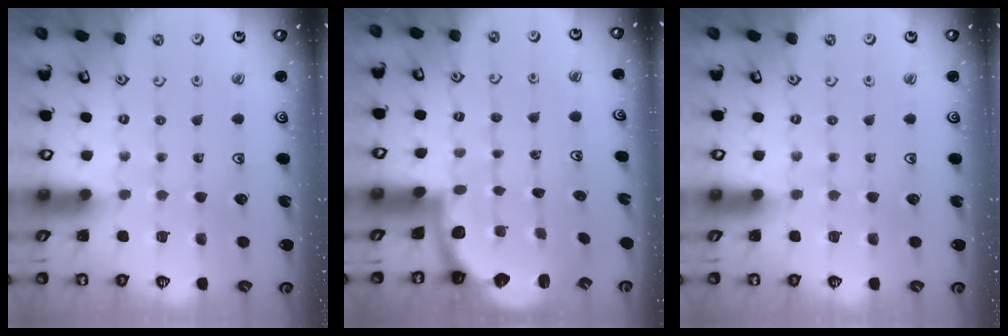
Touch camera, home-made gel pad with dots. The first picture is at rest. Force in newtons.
{"total": 2.3, "press": 2.1, "slide": 0.8}
{"total": 0.0}